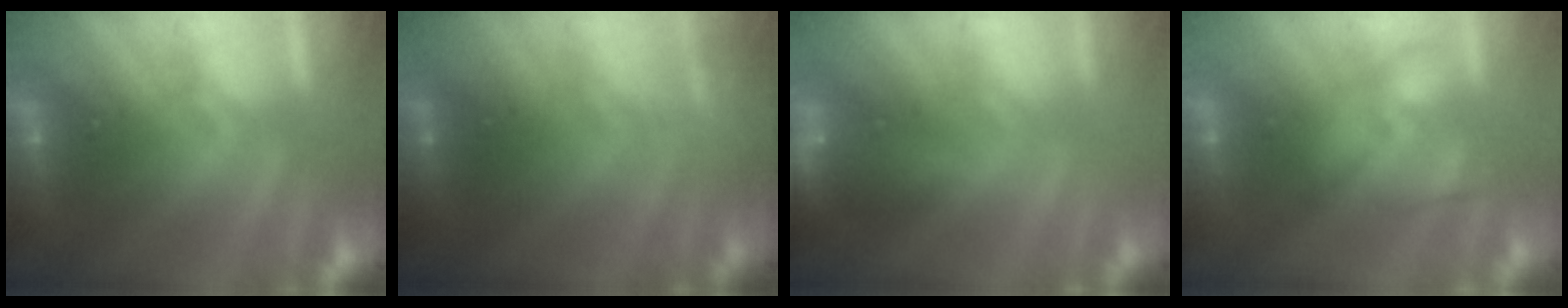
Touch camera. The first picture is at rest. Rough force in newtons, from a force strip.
{"total": 2.3}
{"total": 8.7}
{"total": 2.3}